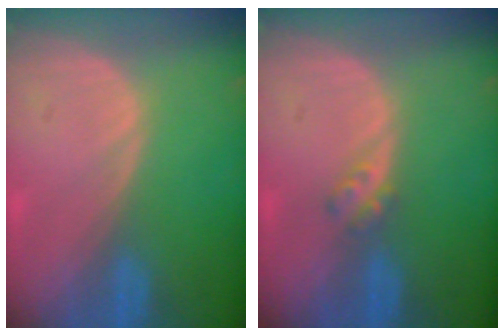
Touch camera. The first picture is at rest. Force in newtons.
{"total": 2.3, "press": 2.0, "slide": 1.2}